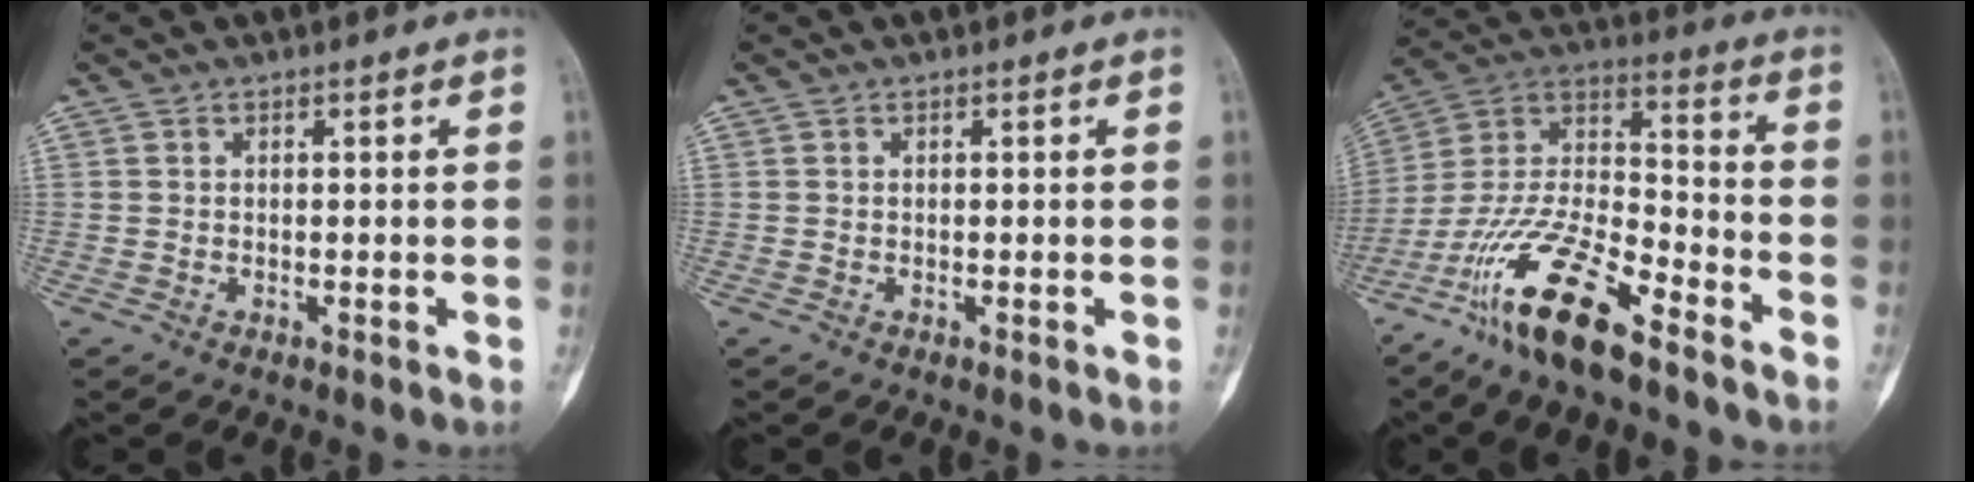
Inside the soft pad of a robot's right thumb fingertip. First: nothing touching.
{"total": 0.0}
{"total": 18.4, "force": [-12.3, 5.2, 12.7], "torque": [-0.250, 0.069, -0.233]}